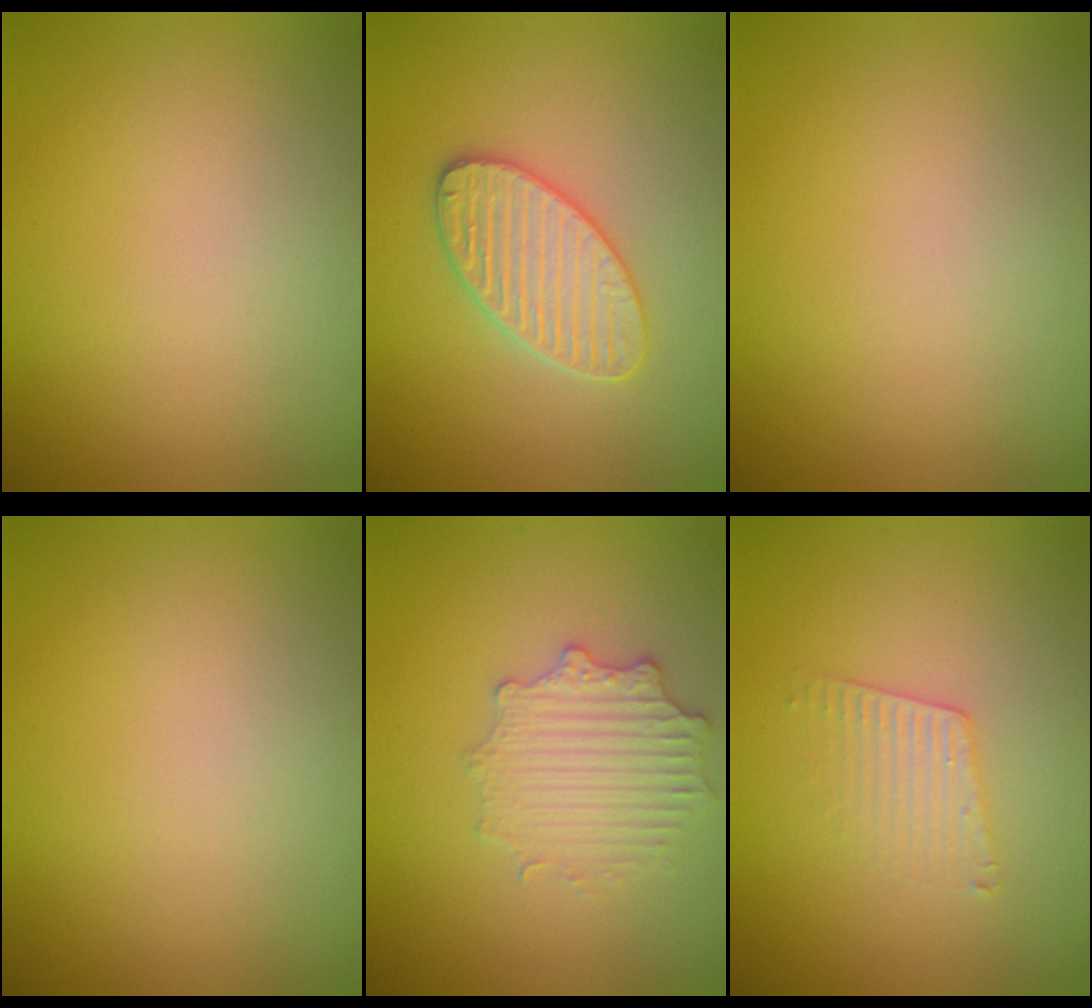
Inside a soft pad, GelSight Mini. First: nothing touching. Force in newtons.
{"total": 3.5, "press": 3.5, "slide": 0.3}
{"total": 0.0}
{"total": 0.0}
{"total": 2.7, "press": 2.6, "slide": 0.5}
{"total": 2.0, "press": 2.0, "slide": 0.1}